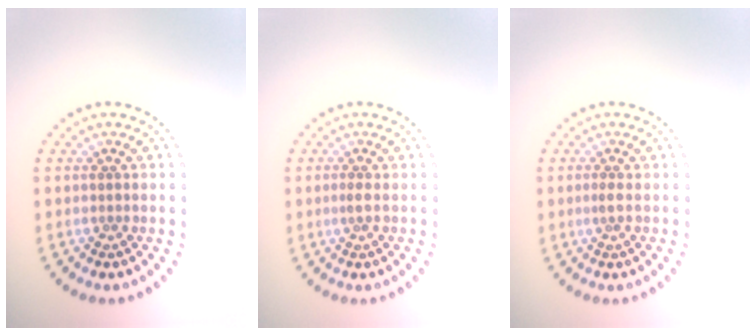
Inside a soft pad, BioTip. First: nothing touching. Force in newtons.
{"total": 0.9, "press": 0.6, "slide": 0.7}
{"total": 0.9, "press": 0.6, "slide": 0.7}